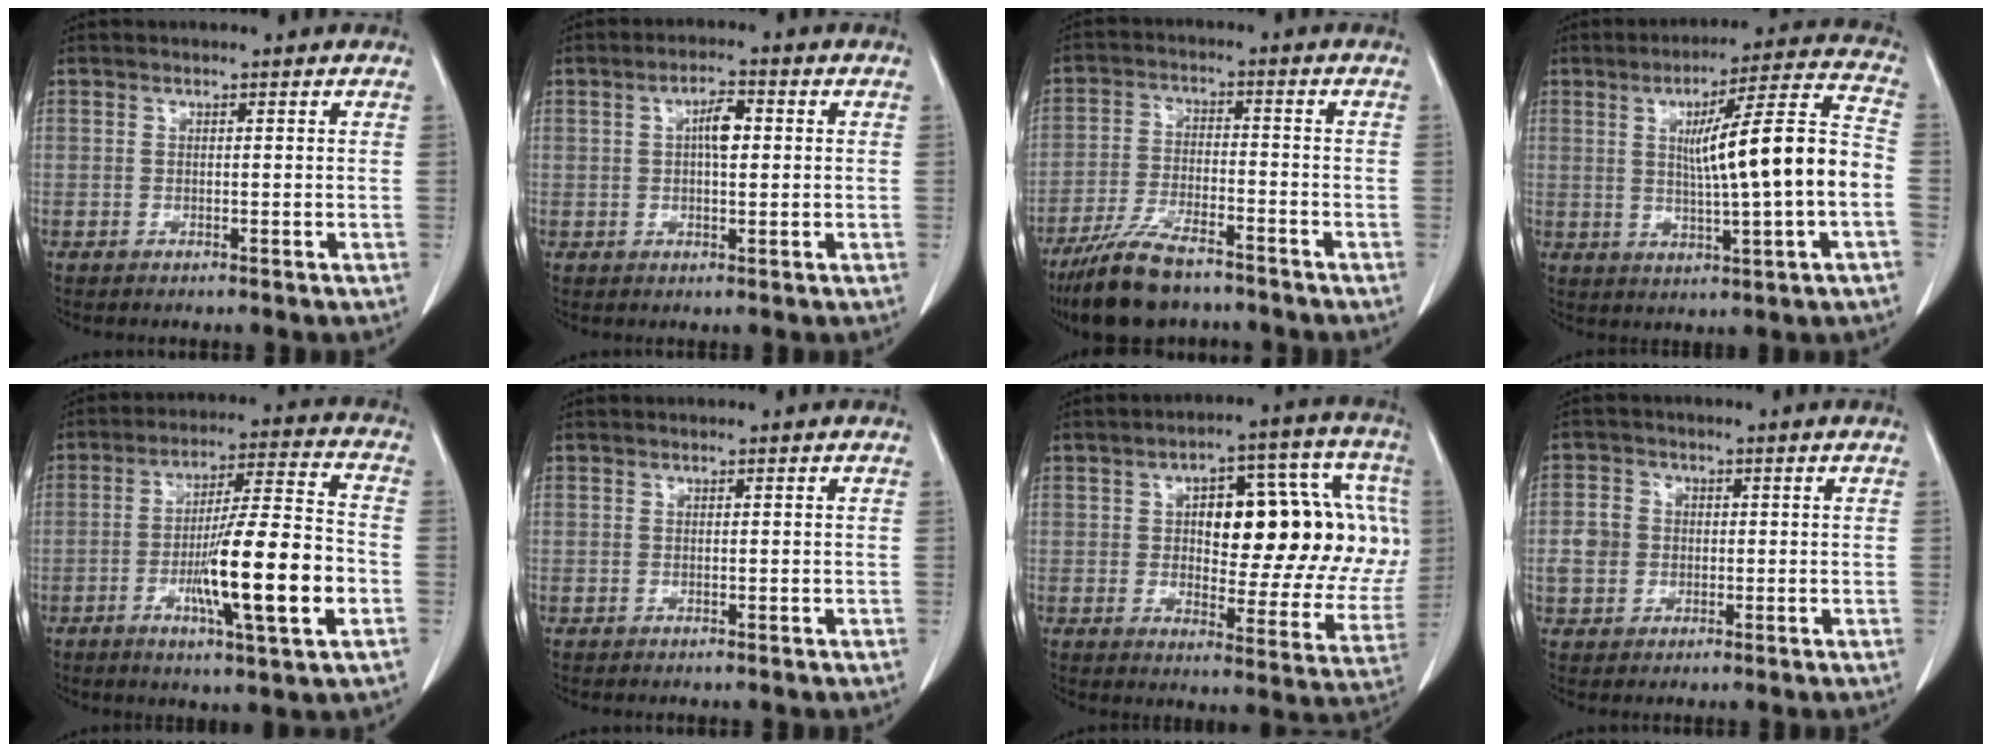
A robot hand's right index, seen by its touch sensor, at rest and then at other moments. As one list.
[{"total": 3.8, "force": [0.5, 1.2, 3.5], "torque": [-0.062, 0.007, 0.007]}, {"total": 10.9, "force": [-8.8, 2.6, 6.0], "torque": [-0.119, -0.024, -0.156]}, {"total": 14.7, "force": [-0.5, -0.1, 14.7], "torque": [-0.221, 0.016, -0.008]}, {"total": 15.6, "force": [-4.3, 0.8, 15.0], "torque": [-0.248, -0.005, -0.070]}, {"total": 0.0}, {"total": 21.9, "force": [3.8, 8.9, 19.7], "torque": [-0.237, 0.040, 0.061]}, {"total": 4.2, "force": [-0.2, 3.8, 1.7], "torque": [-0.043, 0.013, -0.001]}]